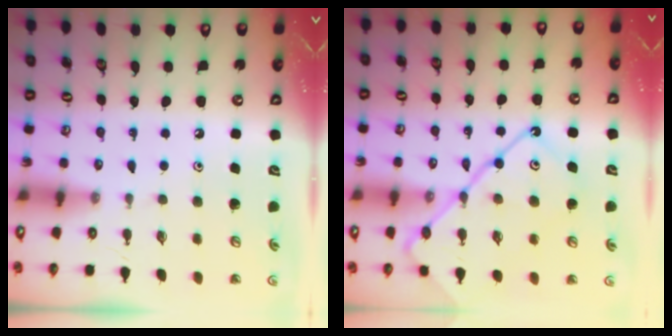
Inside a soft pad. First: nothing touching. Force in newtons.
{"total": 15.5, "press": 15.4, "slide": 1.5}